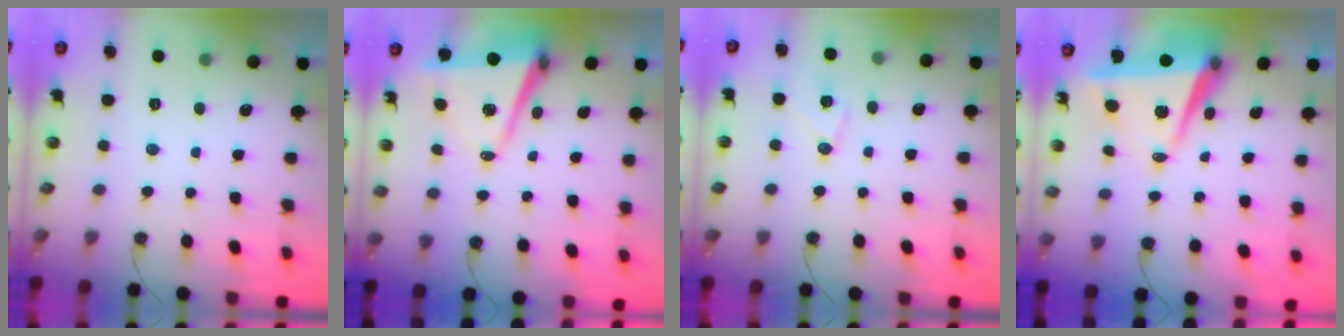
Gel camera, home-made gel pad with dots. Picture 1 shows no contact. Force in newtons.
{"total": 9.1, "press": 8.0, "slide": 4.4}
{"total": 7.9, "press": 7.9, "slide": 0.9}
{"total": 8.8, "press": 7.6, "slide": 4.3}